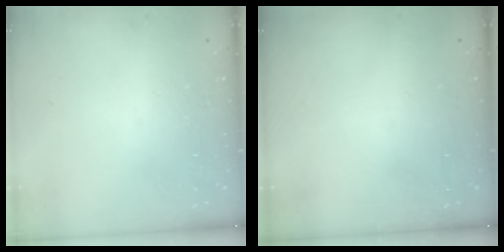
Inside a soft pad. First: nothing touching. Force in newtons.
{"total": 0.0}